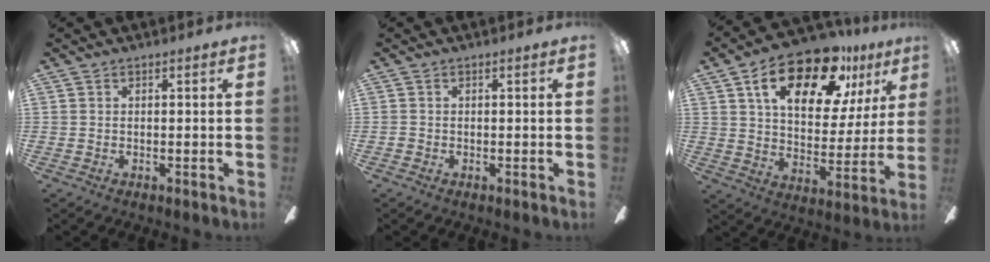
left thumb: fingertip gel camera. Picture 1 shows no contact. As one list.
[{"total": 0.6, "force": [-0.4, 0.4, 0.1], "torque": [-0.001, 0.002, -0.008]}, {"total": 21.1, "force": [11.9, 10.4, 14.1], "torque": [-0.222, -0.042, 0.197]}]